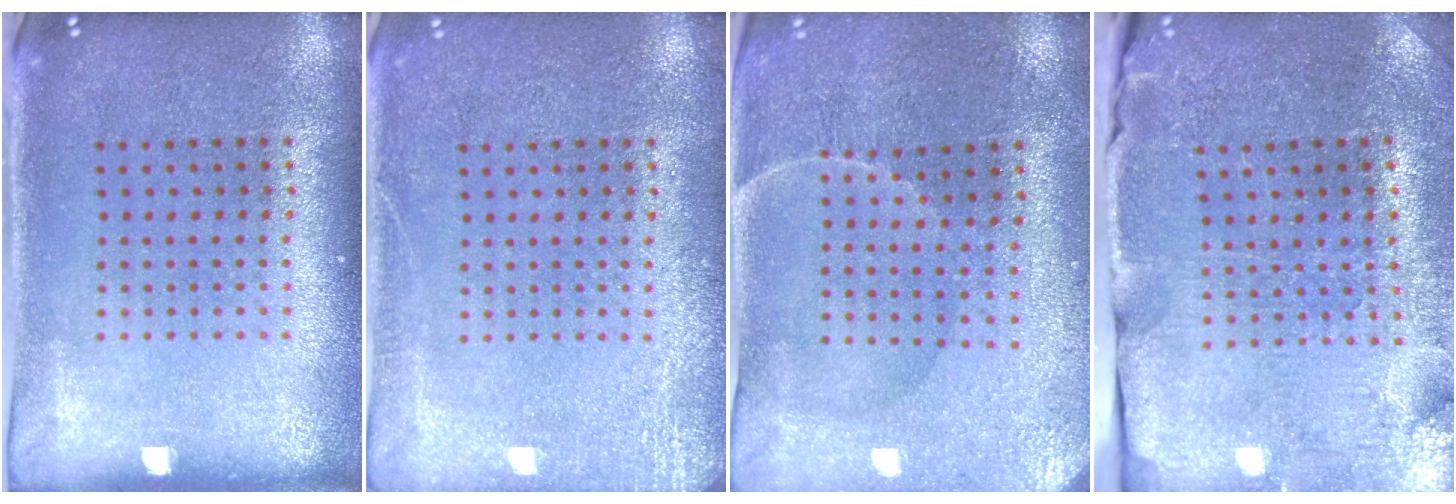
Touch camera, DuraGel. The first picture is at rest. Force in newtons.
{"total": 2.8, "press": 2.7, "slide": 0.4}
{"total": 0.7, "press": 0.6, "slide": 0.4}
{"total": 3.6, "press": 3.6, "slide": 0.4}